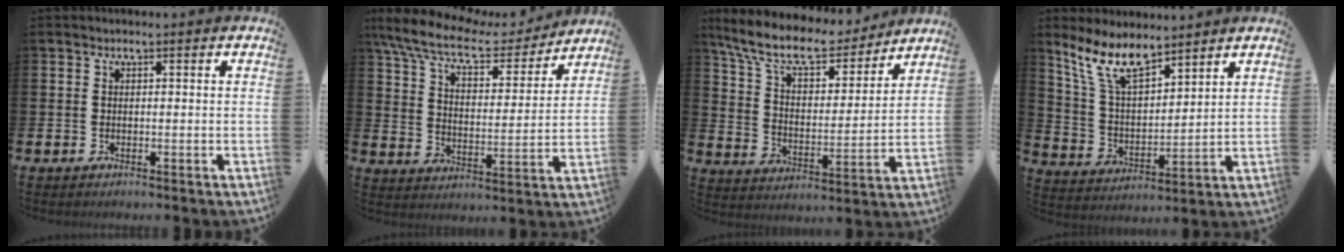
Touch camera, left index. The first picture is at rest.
{"total": 10.0, "force": [8.2, 2.9, 4.8], "torque": [-0.125, -0.049, 0.138]}
{"total": 10.5, "force": [9.2, 3.2, 4.0], "torque": [-0.115, -0.054, 0.161]}
{"total": 9.1, "force": [7.5, 2.7, 4.4], "torque": [-0.117, -0.022, 0.140]}